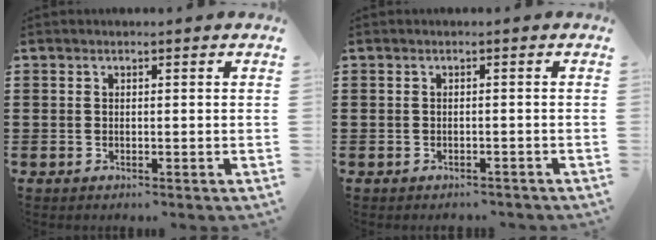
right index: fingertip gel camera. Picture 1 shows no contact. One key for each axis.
{"total": 0.9, "fx": -0.8, "fy": 0.3, "fz": 0.0, "tx": -0.004, "ty": 0.000, "tz": -0.019}